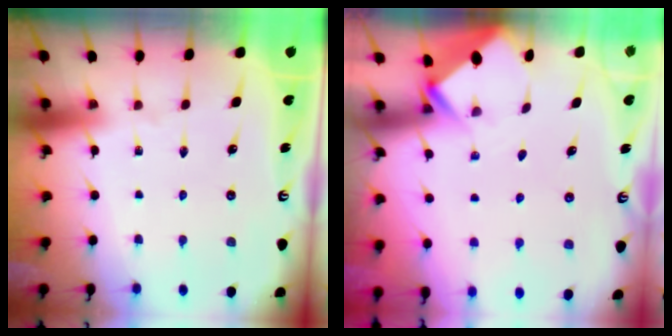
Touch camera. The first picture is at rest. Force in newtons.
{"total": 2.7, "press": 2.7, "slide": 0.2}